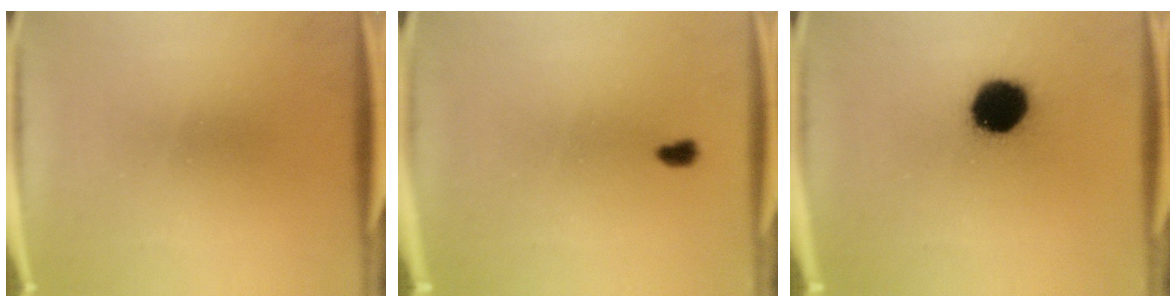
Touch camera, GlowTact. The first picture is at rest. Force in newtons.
{"total": 1.3}
{"total": 15.5}